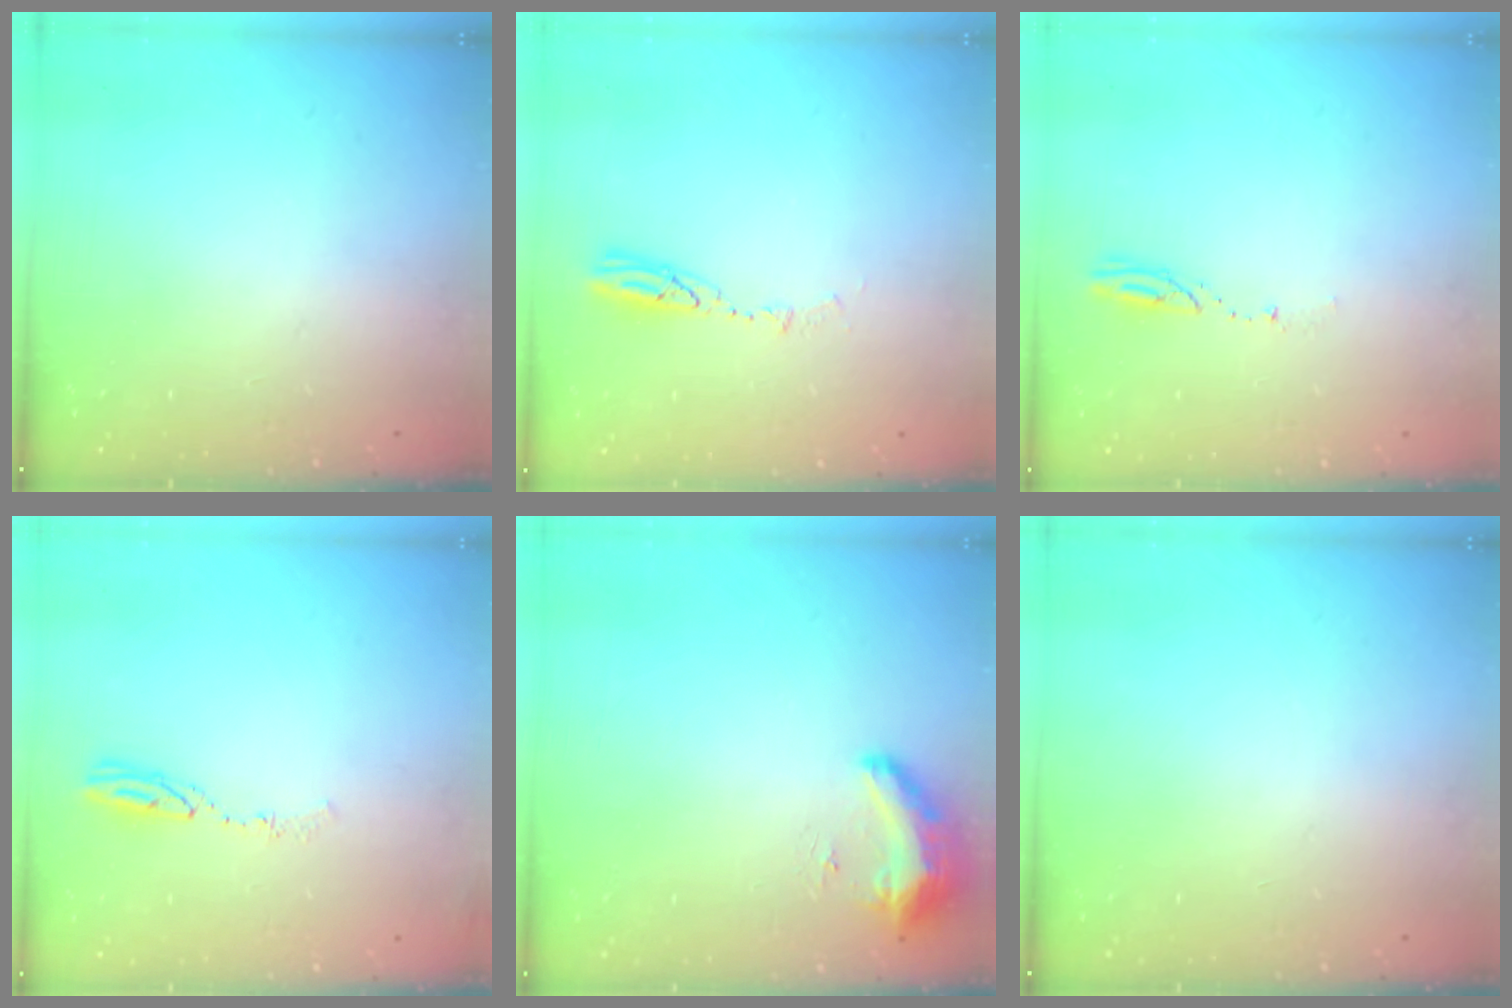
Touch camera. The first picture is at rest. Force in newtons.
{"total": 4.3, "press": 4.3, "slide": 0.4}
{"total": 3.7, "press": 3.7, "slide": 0.4}
{"total": 5.2, "press": 5.1, "slide": 0.4}
{"total": 16.1, "press": 10.6, "slide": 12.1}
{"total": 0.0}